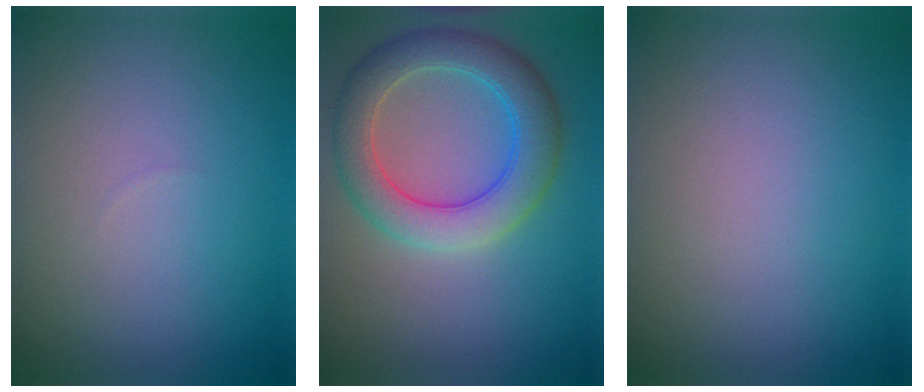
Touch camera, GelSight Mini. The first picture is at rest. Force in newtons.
{"total": 5.7, "press": 5.7, "slide": 0.1}
{"total": 0.0}